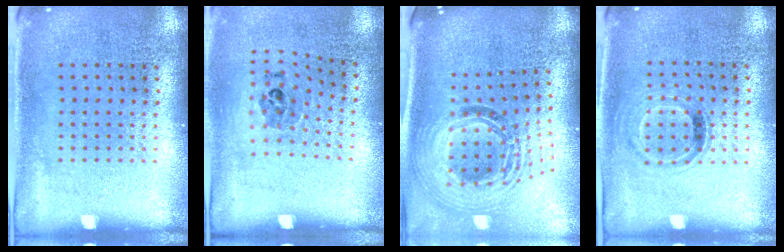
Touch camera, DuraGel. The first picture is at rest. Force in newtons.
{"total": 1.1, "press": 0.7, "slide": 0.8}
{"total": 2.0, "press": 1.6, "slide": 1.2}
{"total": 0.8, "press": 0.7, "slide": 0.4}